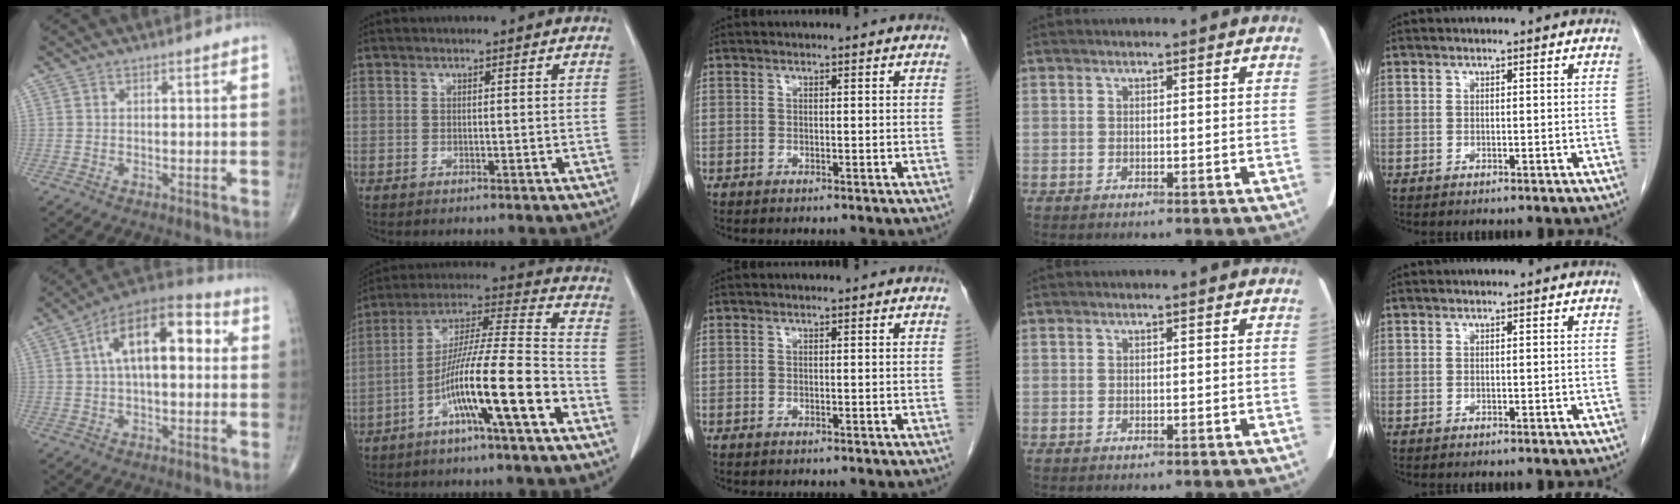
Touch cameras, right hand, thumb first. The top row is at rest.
{"thumb": {"total": 16.7, "force": [3.3, 8.1, 14.2], "torque": [-0.212, 0.036, 0.042]}, "index": {"total": 15.6, "force": [-7.1, 0.0, 13.8], "torque": [-0.248, 0.004, -0.127]}}